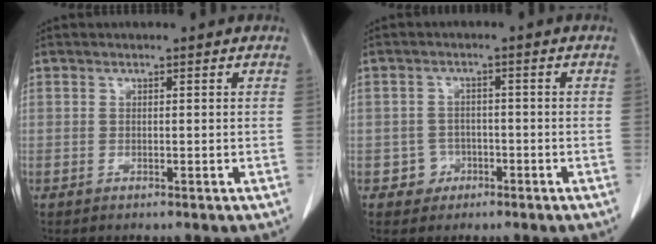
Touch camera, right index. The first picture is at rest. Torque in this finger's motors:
{"motor_torque": [-0.02, -0.04, -0.25, -0.09]}